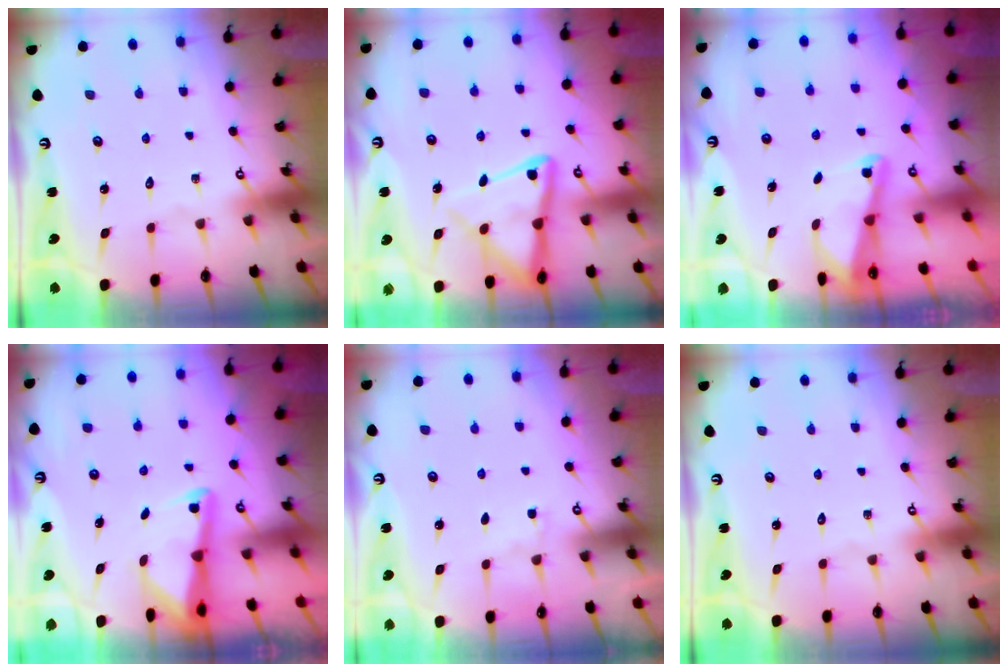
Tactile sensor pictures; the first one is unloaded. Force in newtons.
{"total": 11.7, "press": 11.7, "slide": 1.1}
{"total": 2.0, "press": 2.0, "slide": 0.3}
{"total": 2.9, "press": 2.9, "slide": 0.2}
{"total": 3.3, "press": 3.3, "slide": 0.5}
{"total": 0.0}